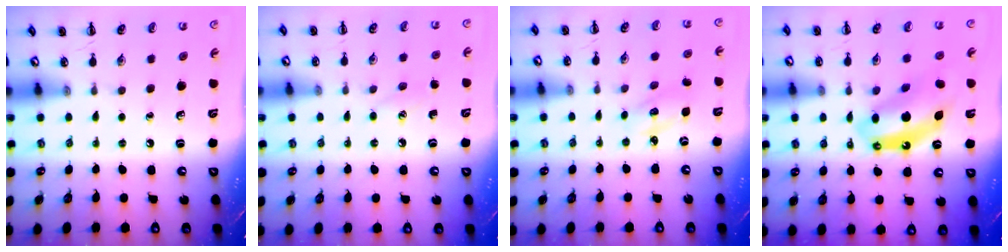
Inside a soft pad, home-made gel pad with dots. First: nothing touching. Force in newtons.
{"total": 6.6, "press": 6.4, "slide": 1.8}
{"total": 2.8, "press": 2.8, "slide": 0.7}
{"total": 11.3, "press": 10.9, "slide": 3.0}